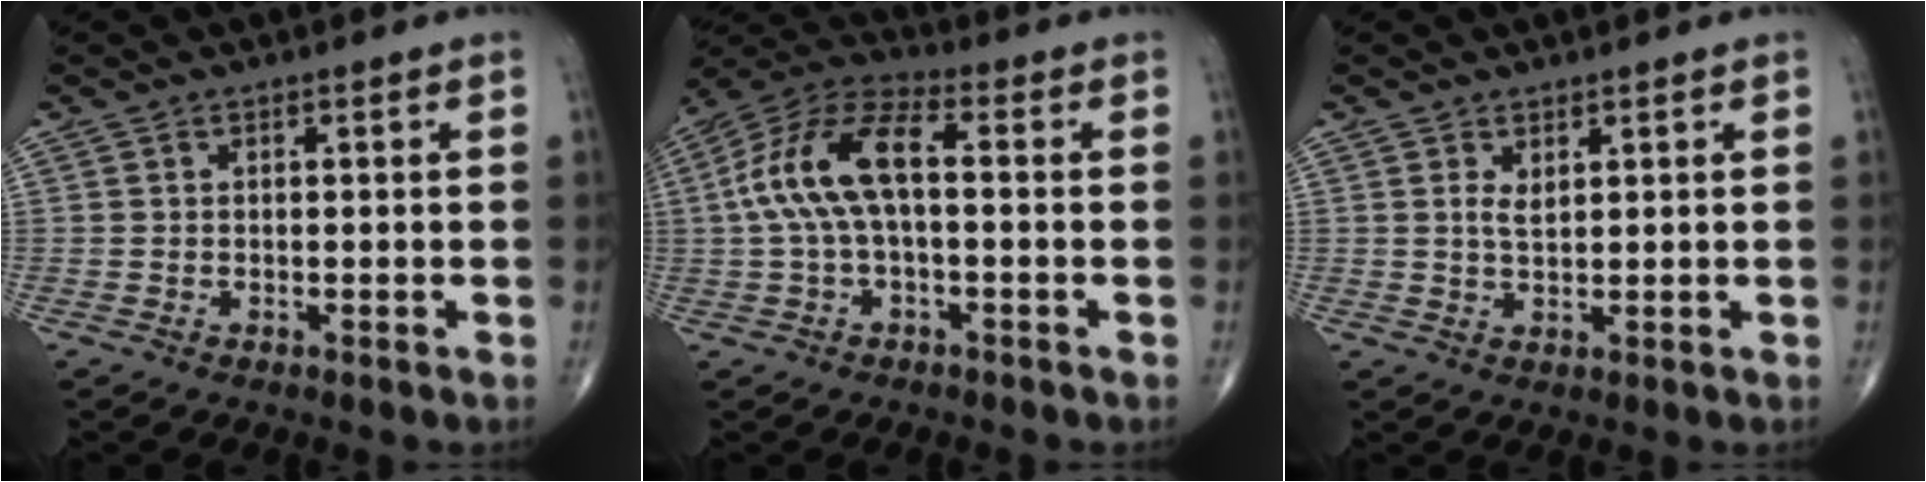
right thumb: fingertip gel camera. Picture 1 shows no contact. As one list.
[{"total": 13.1, "force": [0.5, 6.0, 11.7], "torque": [-0.244, 0.043, 0.001]}, {"total": 2.1, "force": [1.1, 1.0, 1.5], "torque": [-0.023, -0.011, 0.024]}]